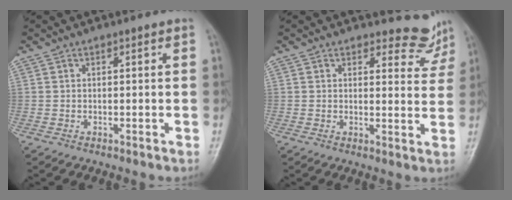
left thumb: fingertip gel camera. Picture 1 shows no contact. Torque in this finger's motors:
{"motor_torque": [-0.14, -0.14, -0.49, -0.23, 0.05]}